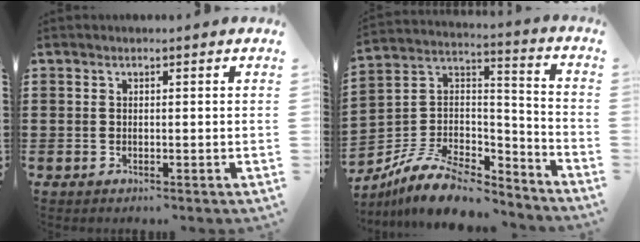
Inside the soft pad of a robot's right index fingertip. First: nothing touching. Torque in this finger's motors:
{"motor_torque": [-1.01, 1.07, -0.63, -0.21]}